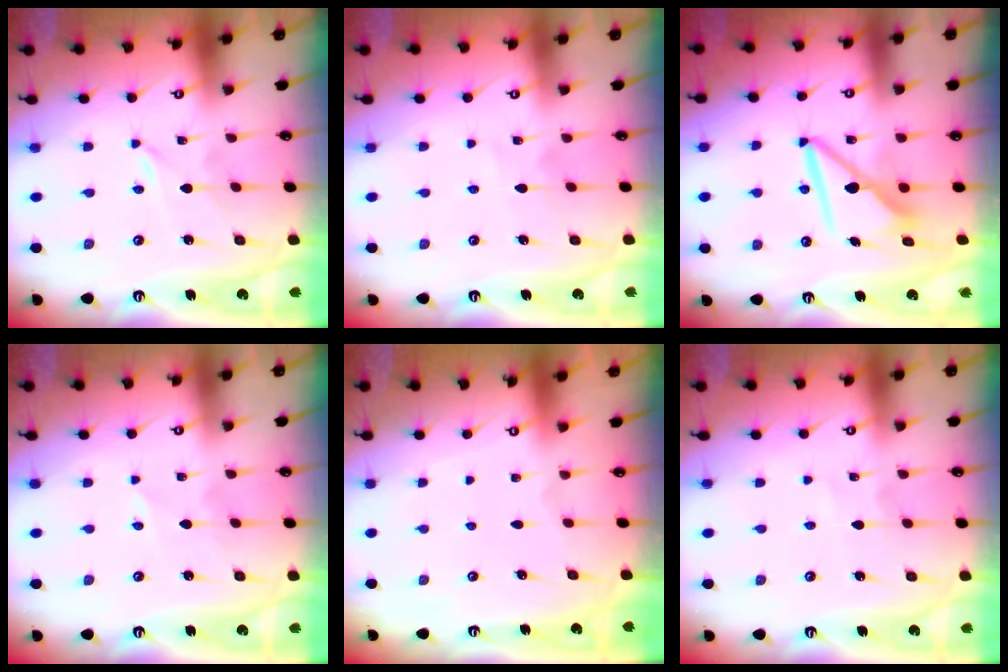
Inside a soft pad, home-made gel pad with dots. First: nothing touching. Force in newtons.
{"total": 3.9, "press": 3.9, "slide": 0.4}
{"total": 8.6, "press": 8.5, "slide": 0.8}
{"total": 2.2, "press": 2.1, "slide": 0.3}
{"total": 0.0}
{"total": 2.1, "press": 2.0, "slide": 0.3}